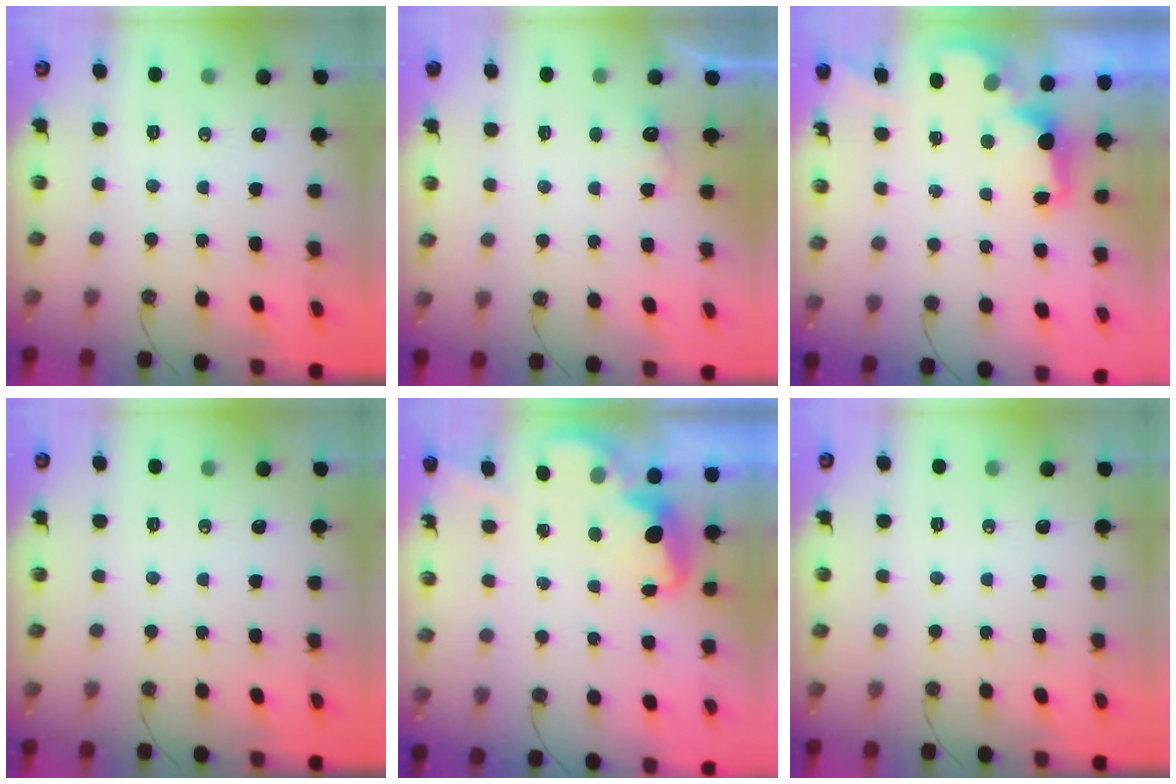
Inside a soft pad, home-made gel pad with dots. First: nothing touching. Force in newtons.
{"total": 5.4, "press": 5.4, "slide": 0.7}
{"total": 2.5, "press": 2.4, "slide": 0.6}
{"total": 0.0}
{"total": 2.8, "press": 2.7, "slide": 0.8}
{"total": 0.0}